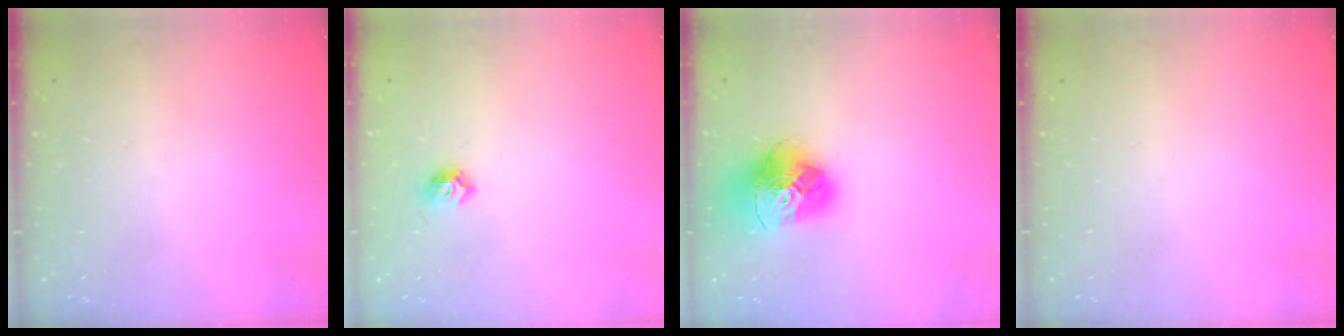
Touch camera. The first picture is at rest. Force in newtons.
{"total": 5.9, "press": 5.9, "slide": 0.8}
{"total": 17.8, "press": 17.8, "slide": 1.6}
{"total": 0.0}